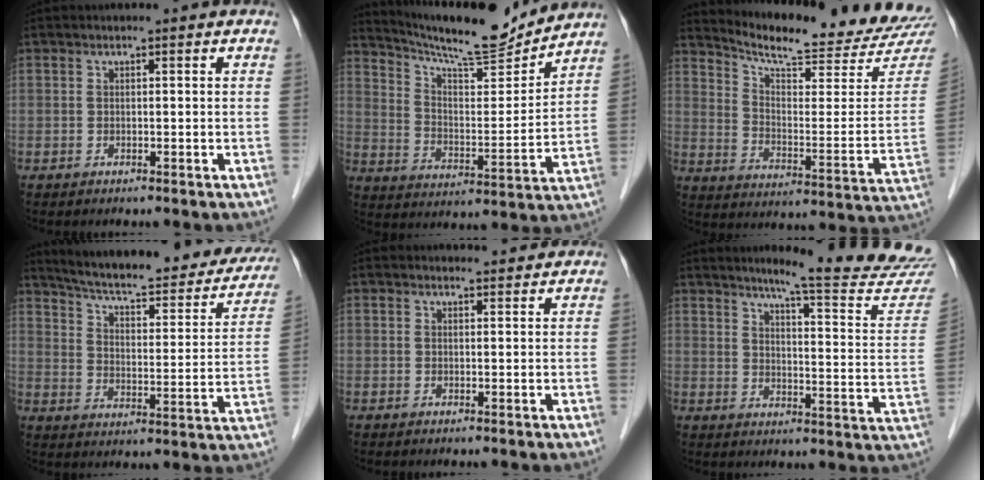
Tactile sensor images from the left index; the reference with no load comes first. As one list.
[{"total": 15.5, "force": [14.8, 0.8, 4.8], "torque": [-0.091, -0.008, 0.235]}, {"total": 21.0, "force": [20.3, 1.2, 5.4], "torque": [-0.092, -0.100, 0.262]}, {"total": 27.5, "force": [23.7, 5.9, 12.6], "torque": [-0.184, -0.032, 0.299]}, {"total": 2.1, "force": [2.0, 0.5, 0.0], "torque": [-0.007, 0.004, 0.027]}, {"total": 20.5, "force": [18.7, -0.3, 8.4], "torque": [-0.107, -0.101, 0.221]}]